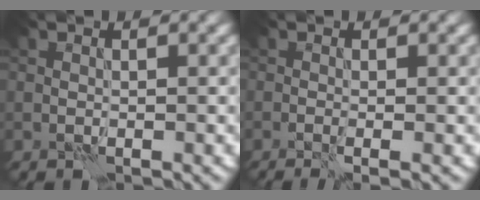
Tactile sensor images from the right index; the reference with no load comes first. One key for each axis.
{"total": 2.5, "fx": -0.8, "fy": 0.8, "fz": 2.2, "tx": -0.027, "ty": -0.001, "tz": -0.017}